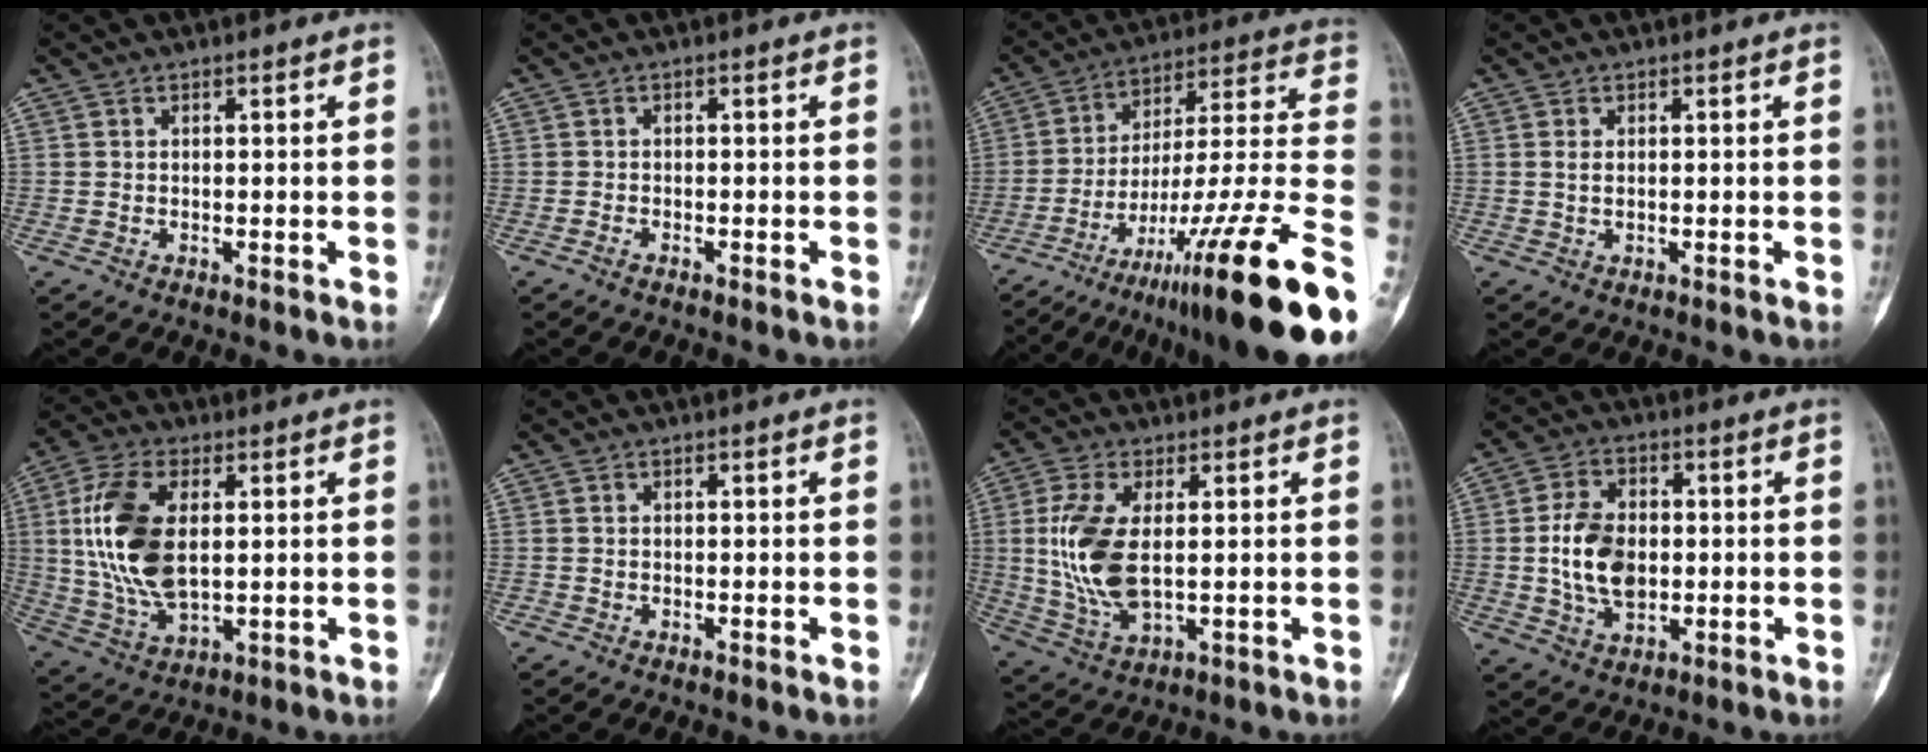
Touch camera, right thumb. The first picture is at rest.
{"total": 0.6, "force": [-0.5, 0.1, 0.3], "torque": [-0.012, 0.003, -0.008]}
{"total": 27.1, "force": [-14.1, 3.1, 22.9], "torque": [-0.286, 0.070, -0.218]}
{"total": 1.1, "force": [0.2, 0.5, 1.0], "torque": [-0.021, -0.003, 0.004]}
{"total": 15.9, "force": [2.2, 8.4, 13.3], "torque": [-0.271, -0.007, 0.047]}
{"total": 0.0}
{"total": 12.2, "force": [0.9, 6.0, 10.6], "torque": [-0.231, -0.010, 0.027]}
{"total": 10.7, "force": [-0.3, 7.1, 8.0], "torque": [-0.130, 0.003, -0.005]}